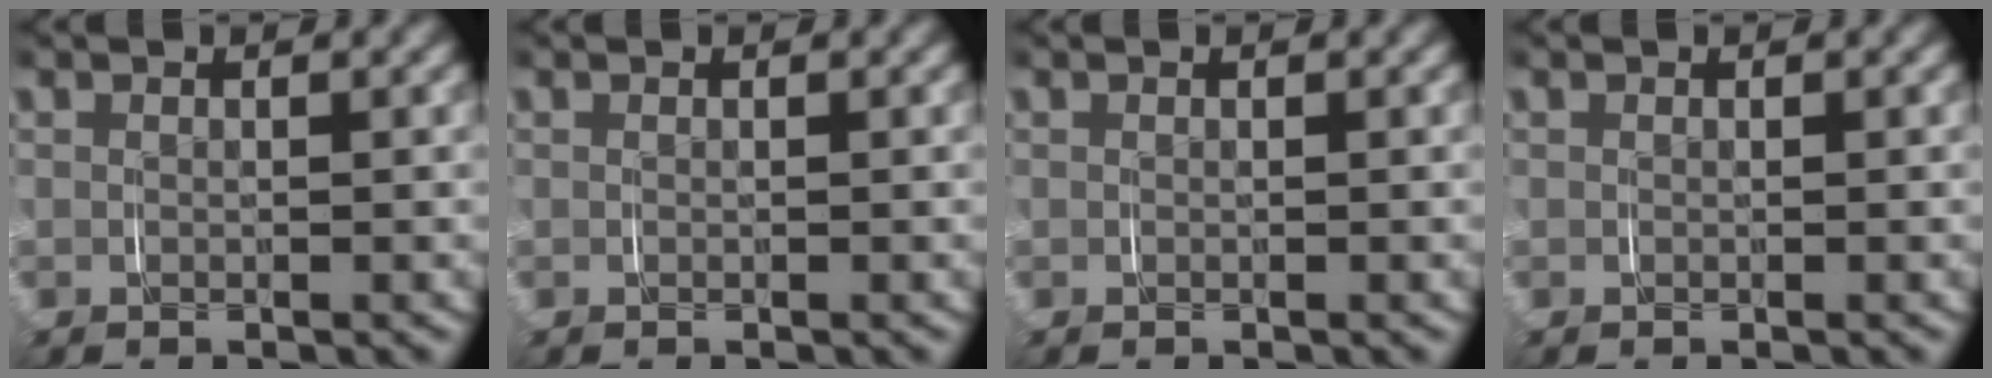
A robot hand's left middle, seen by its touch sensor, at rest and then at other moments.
{"total": 0.0}
{"total": 0.0}
{"total": 0.0}